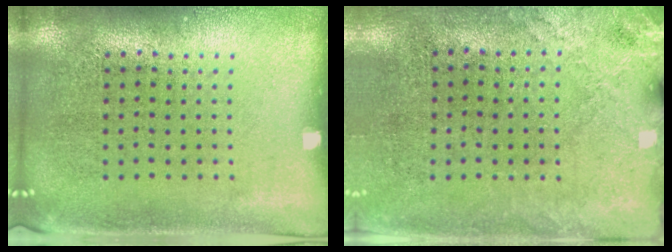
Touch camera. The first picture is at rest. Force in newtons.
{"total": 2.4, "press": 2.0, "slide": 1.3}